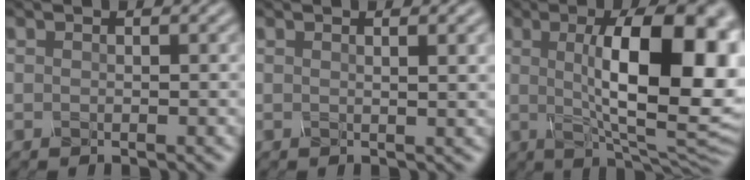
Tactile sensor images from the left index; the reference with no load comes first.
{"total": 3.1, "force": [1.1, 1.1, 2.7], "torque": [-0.021, 0.008, 0.006]}
{"total": 15.0, "force": [1.5, 4.9, 14.1], "torque": [-0.172, 0.010, 0.019]}